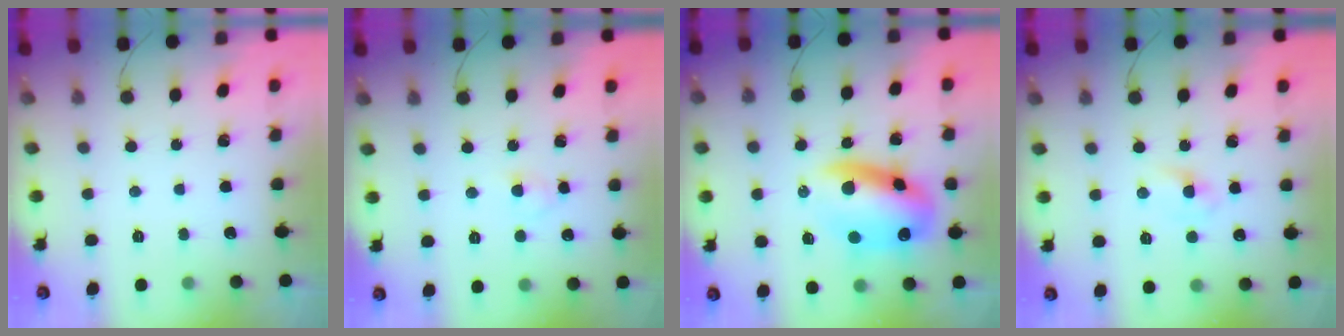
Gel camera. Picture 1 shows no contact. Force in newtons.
{"total": 2.2, "press": 2.0, "slide": 1.0}
{"total": 14.9, "press": 14.5, "slide": 3.7}
{"total": 2.7, "press": 2.5, "slide": 1.0}